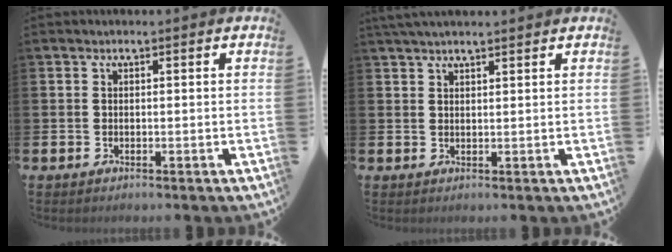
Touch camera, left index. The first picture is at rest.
{"total": 2.2, "force": [2.1, 0.2, 0.8], "torque": [-0.014, -0.003, 0.037]}